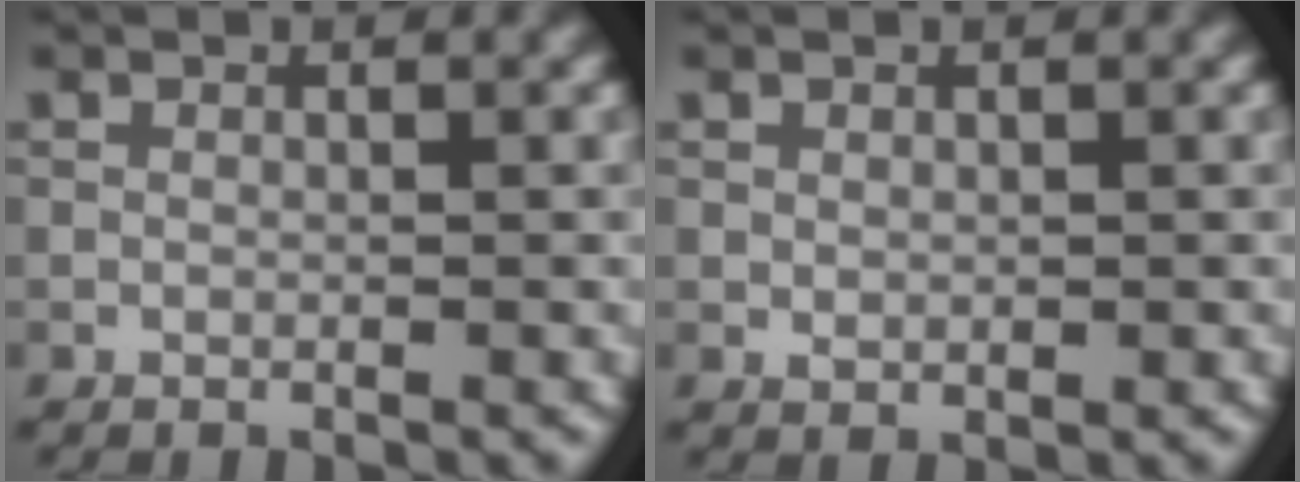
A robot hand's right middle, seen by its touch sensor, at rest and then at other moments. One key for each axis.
{"total": 0.7, "fx": 0.2, "fy": 0.5, "fz": 0.4, "tx": -0.006, "ty": -0.002, "tz": 0.007}